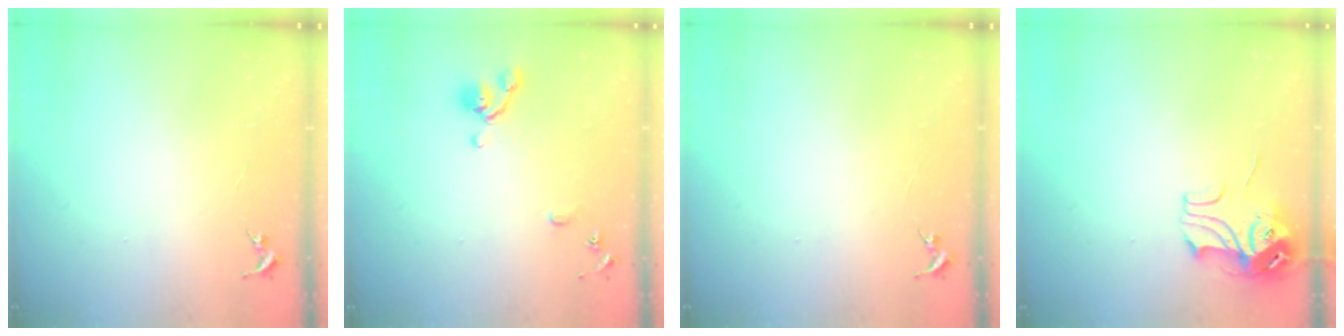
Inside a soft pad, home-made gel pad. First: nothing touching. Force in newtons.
{"total": 9.9, "press": 9.8, "slide": 1.3}
{"total": 0.0}
{"total": 10.9, "press": 10.9, "slide": 1.1}